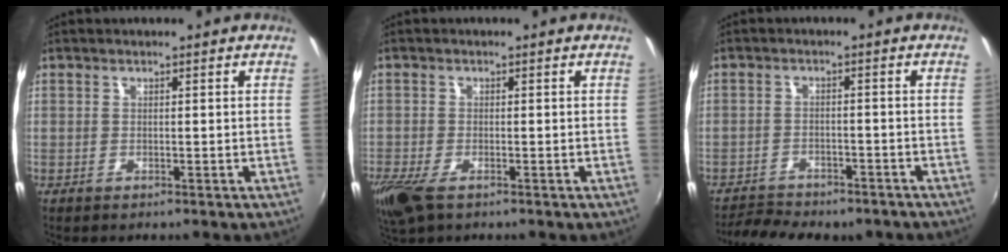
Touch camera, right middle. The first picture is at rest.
{"total": 6.3, "force": [-3.9, 2.4, 4.4], "torque": [-0.107, -0.027, -0.074]}
{"total": 8.5, "force": [-7.6, 2.5, 3.0], "torque": [-0.081, -0.013, -0.112]}